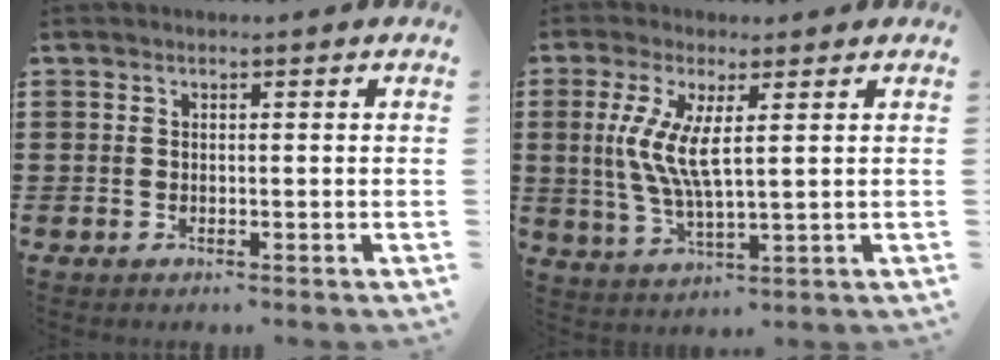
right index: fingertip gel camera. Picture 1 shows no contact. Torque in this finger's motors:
{"motor_torque": [0.82, 0.23, 0.37, 0.21]}